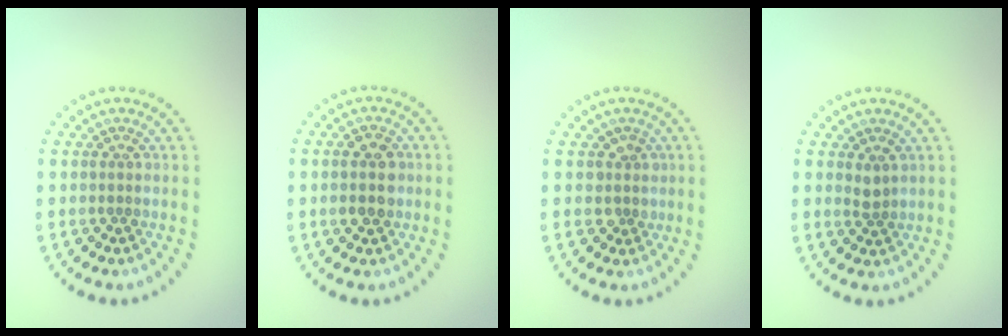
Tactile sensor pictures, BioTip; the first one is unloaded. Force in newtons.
{"total": 2.8, "press": 2.8, "slide": 0.1}
{"total": 1.7, "press": 1.4, "slide": 0.9}
{"total": 1.3, "press": 1.1, "slide": 0.5}